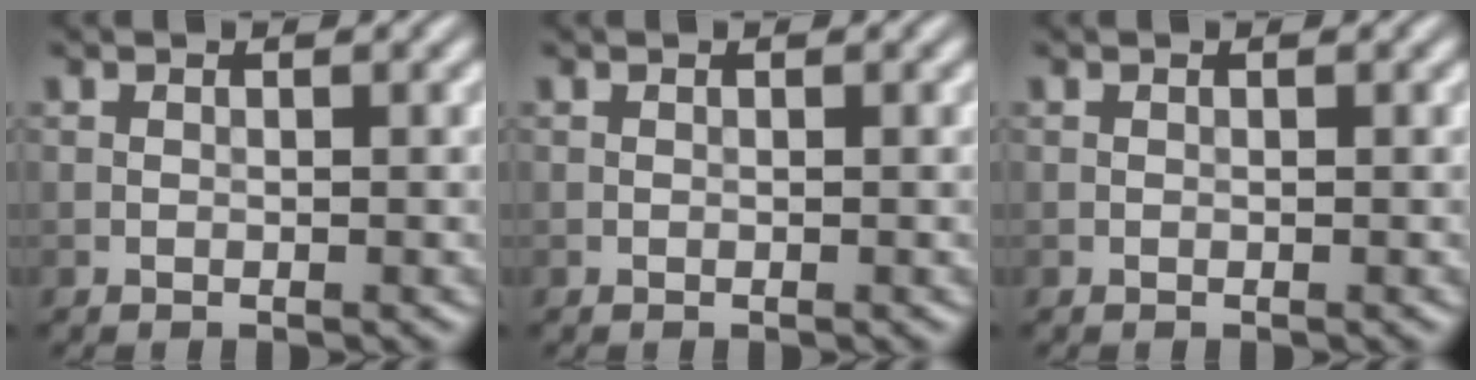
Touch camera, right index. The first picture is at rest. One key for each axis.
{"total": 0.0}
{"total": 0.0}